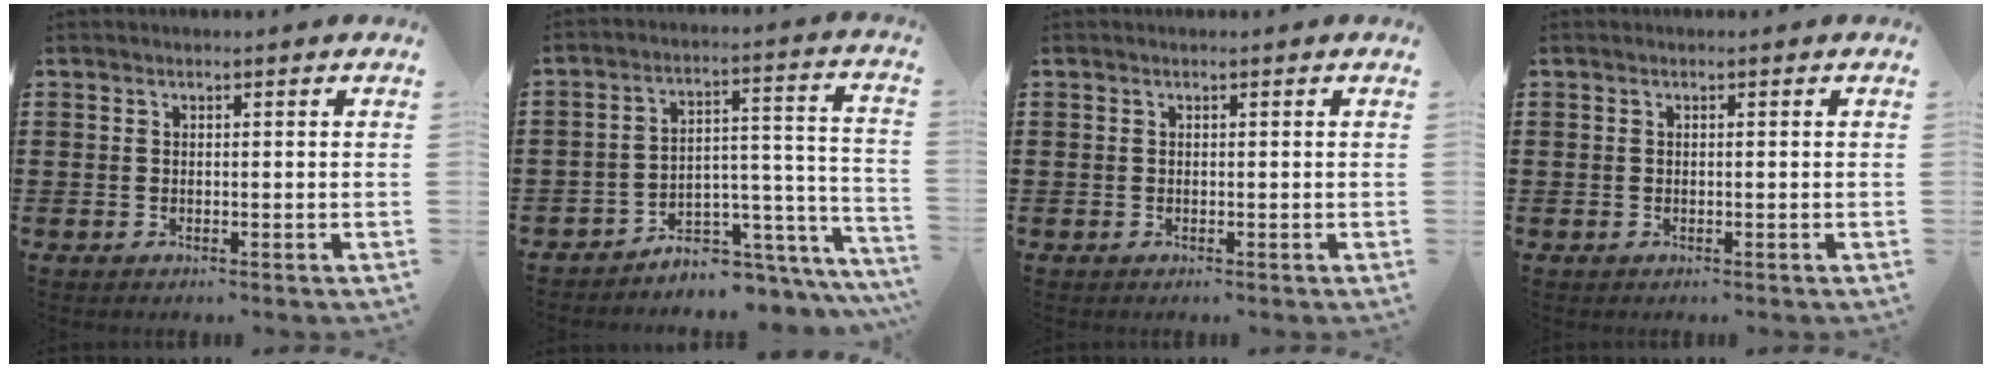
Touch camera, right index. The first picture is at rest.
{"total": 4.9, "force": [-4.2, 2.1, 1.4], "torque": [-0.028, 0.000, -0.081]}
{"total": 0.0}
{"total": 0.0}